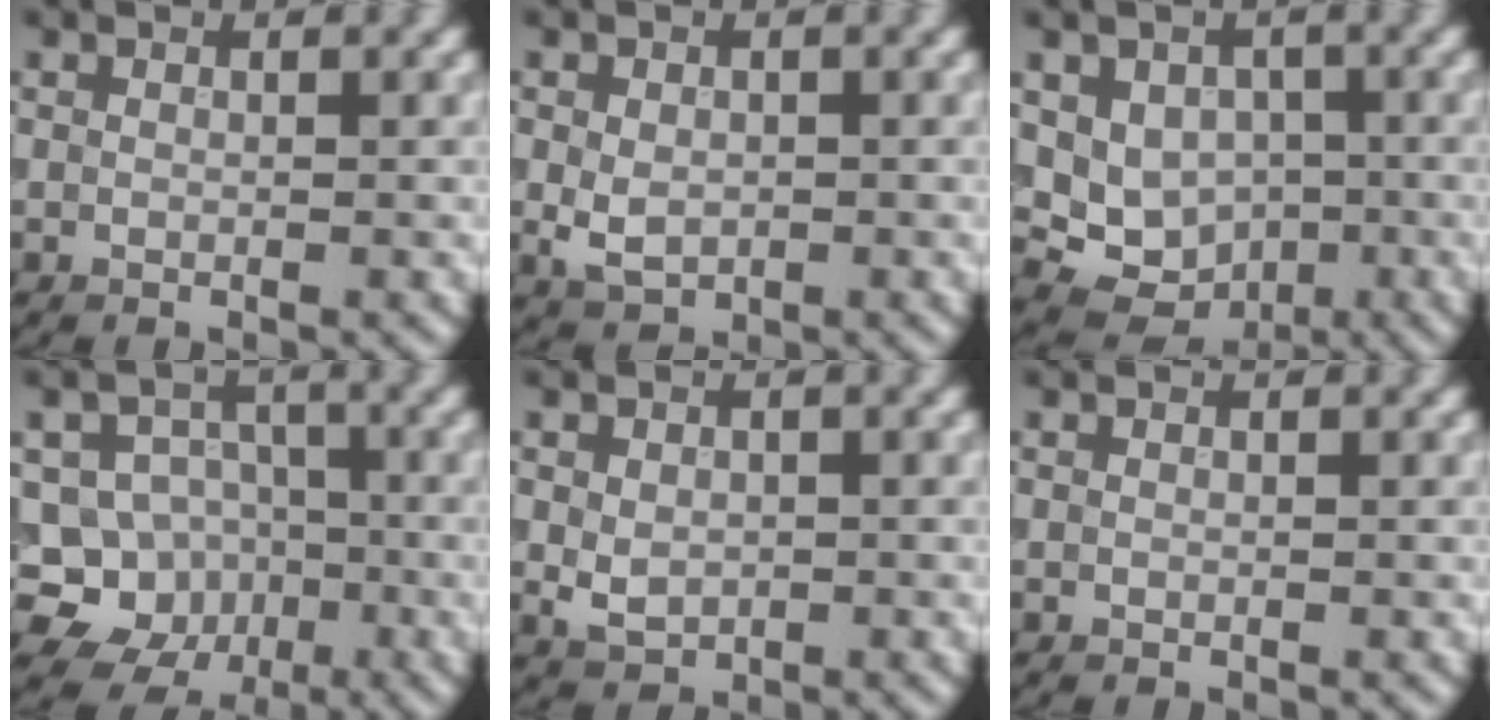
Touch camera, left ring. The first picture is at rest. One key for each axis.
{"total": 2.8, "fx": -0.4, "fy": 2.1, "fz": 1.8, "tx": -0.036, "ty": -0.004, "tz": -0.008}
{"total": 6.8, "fx": 0.0, "fy": 5.7, "fz": 3.6, "tx": -0.047, "ty": -0.009, "tz": 0.002}
{"total": 7.5, "fx": -2.5, "fy": 6.8, "fz": 1.8, "tx": -0.006, "ty": 0.010, "tz": -0.066}
{"total": 2.4, "fx": -0.1, "fy": 1.8, "fz": 1.5, "tx": -0.027, "ty": -0.002, "tz": -0.002}
{"total": 0.0}